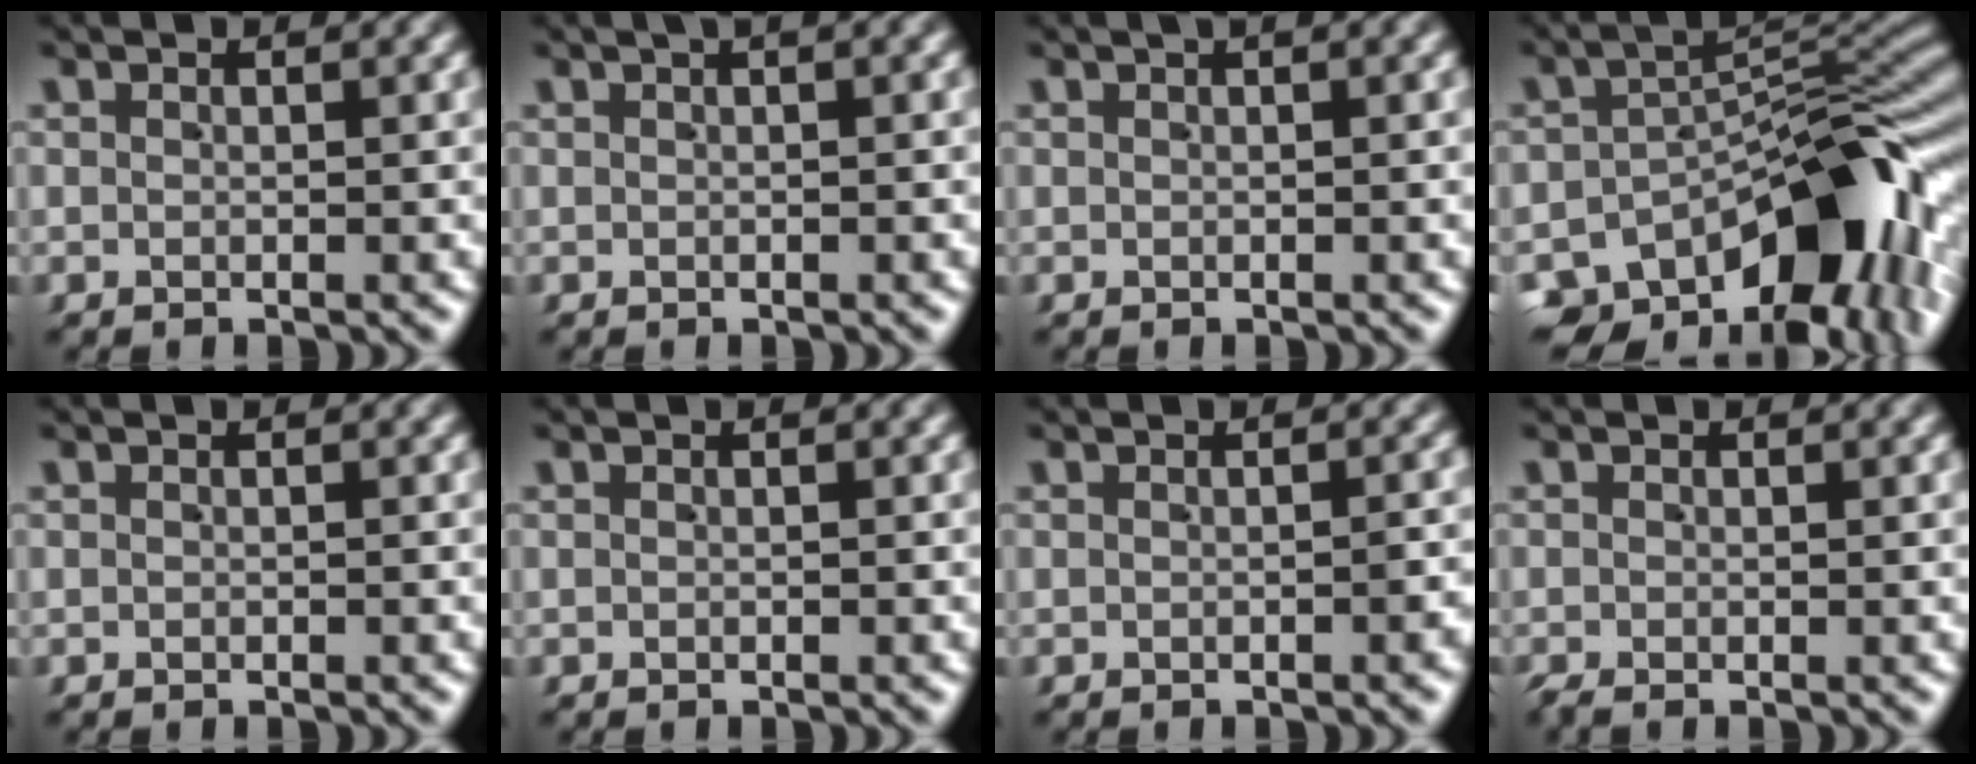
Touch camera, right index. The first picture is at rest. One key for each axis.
{"total": 1.0, "fx": 0.4, "fy": 0.2, "fz": 0.8, "tx": -0.008, "ty": 0.012, "tz": 0.003}
{"total": 0.6, "fx": 0.3, "fy": 0.1, "fz": 0.5, "tx": -0.007, "ty": 0.008, "tz": 0.002}
{"total": 14.6, "fx": -7.5, "fy": 7.6, "fz": 9.9, "tx": -0.135, "ty": -0.016, "tz": -0.107}
{"total": 0.0}
{"total": 0.0}
{"total": 0.7, "fx": -0.5, "fy": 0.1, "fz": 0.6, "tx": -0.007, "ty": 0.003, "tz": -0.007}
{"total": 0.8, "fx": -0.7, "fy": 0.1, "fz": 0.2, "tx": 0.000, "ty": -0.005, "tz": -0.011}